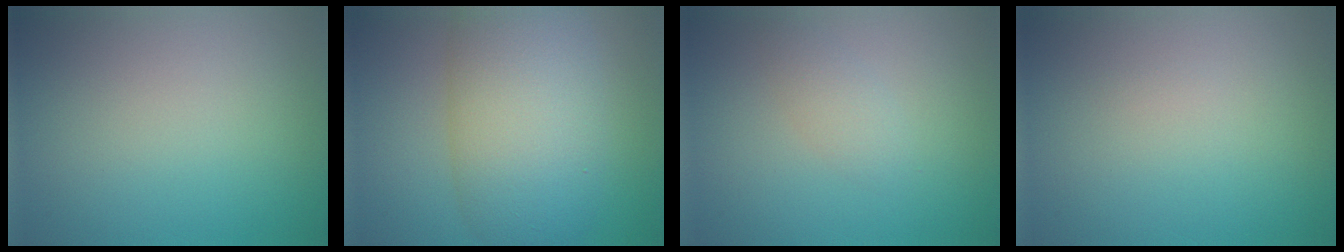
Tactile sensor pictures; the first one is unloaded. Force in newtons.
{"total": 9.9, "press": 9.9, "slide": 0.3}
{"total": 1.5, "press": 1.5, "slide": 0.1}
{"total": 0.0}